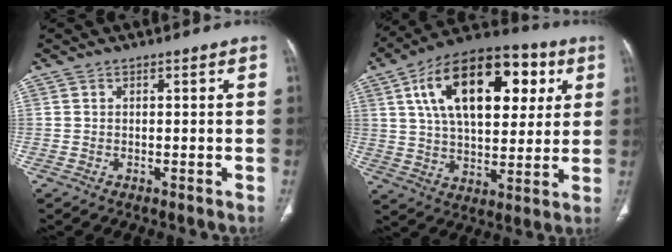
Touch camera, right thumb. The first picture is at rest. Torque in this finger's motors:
{"motor_torque": [-0.43, 1.43, 0.80, -0.08, 0.44]}